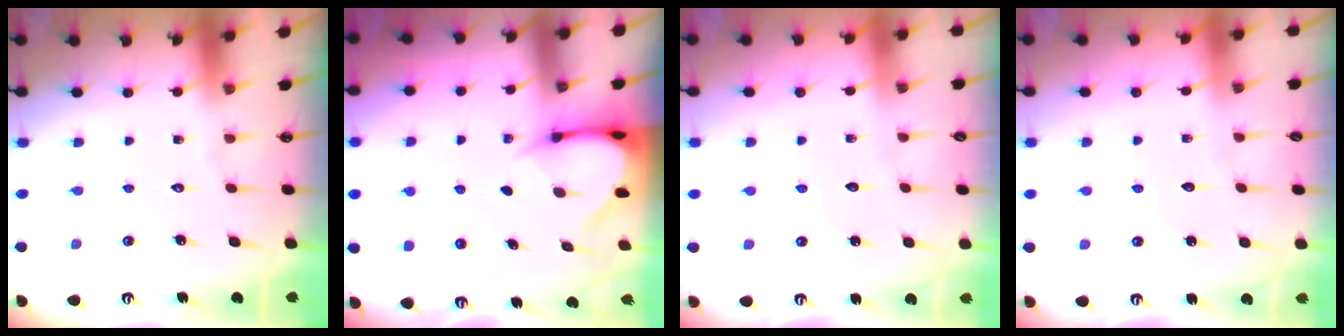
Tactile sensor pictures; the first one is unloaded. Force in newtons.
{"total": 3.5, "press": 3.5, "slide": 0.3}
{"total": 2.4, "press": 2.4, "slide": 0.2}
{"total": 2.4, "press": 2.4, "slide": 0.2}